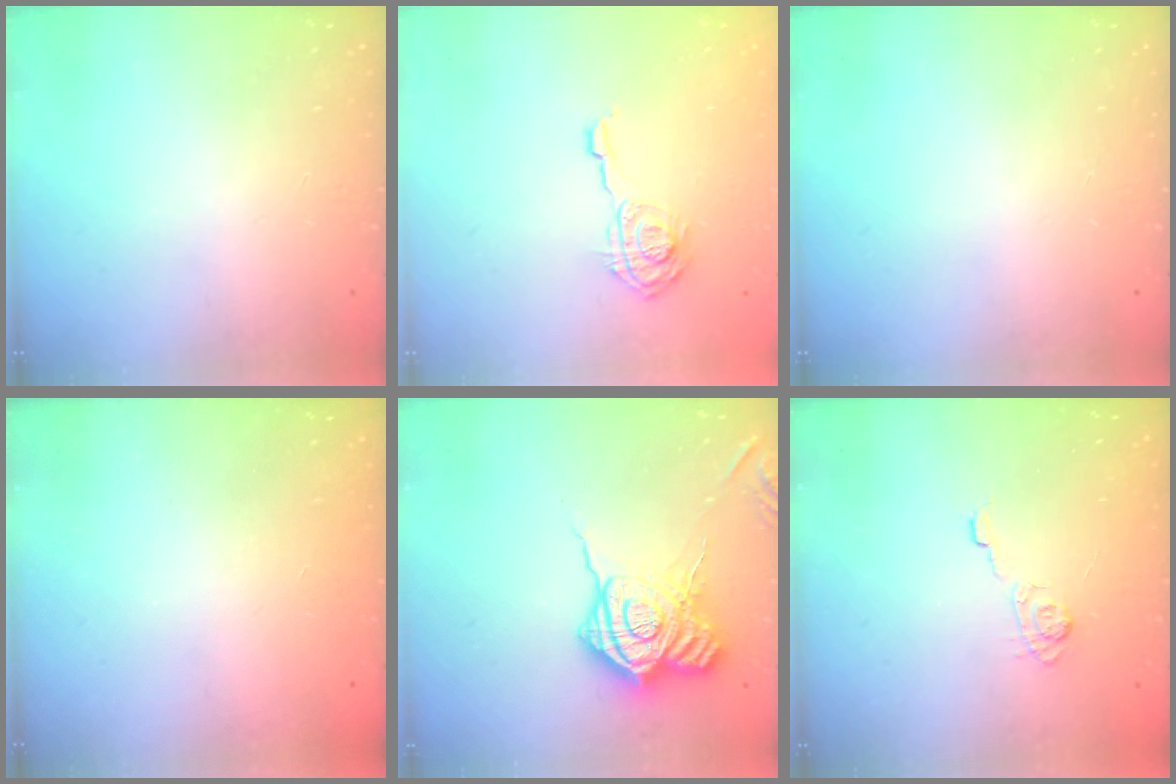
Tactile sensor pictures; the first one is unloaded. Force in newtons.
{"total": 9.7, "press": 9.7, "slide": 0.5}
{"total": 0.0}
{"total": 2.3, "press": 2.2, "slide": 0.7}
{"total": 19.7, "press": 19.7, "slide": 1.0}
{"total": 4.2, "press": 3.8, "slide": 1.6}